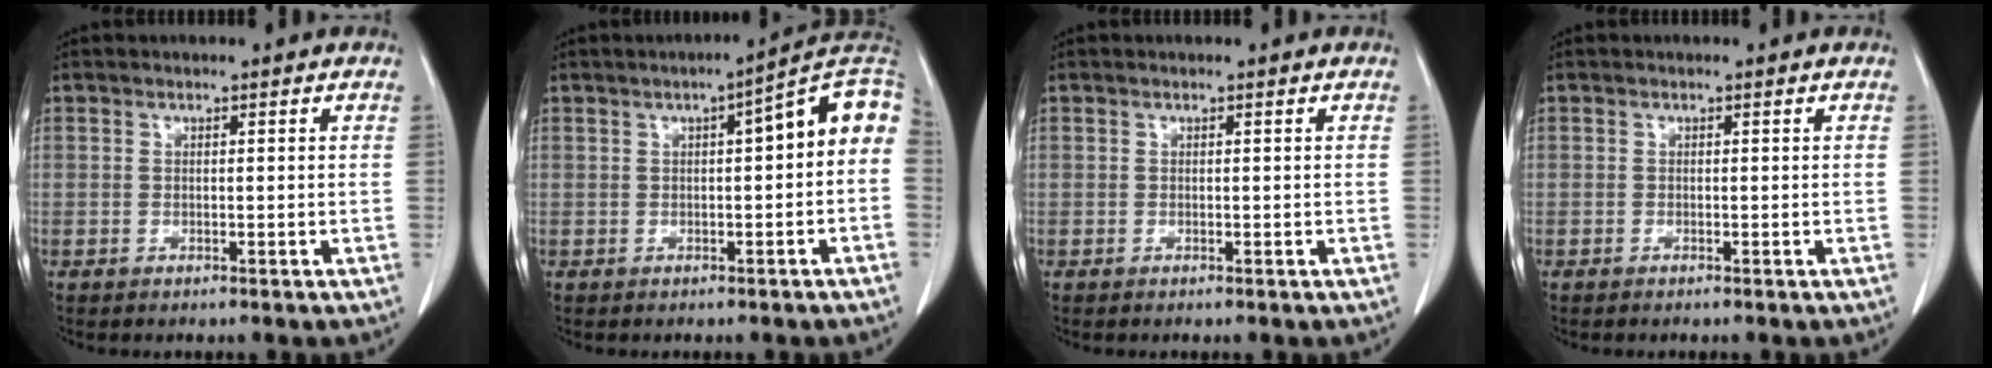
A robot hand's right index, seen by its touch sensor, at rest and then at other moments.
{"total": 8.8, "force": [1.1, 1.4, 8.6], "torque": [-0.111, 0.034, 0.006]}
{"total": 0.0}
{"total": 0.0}